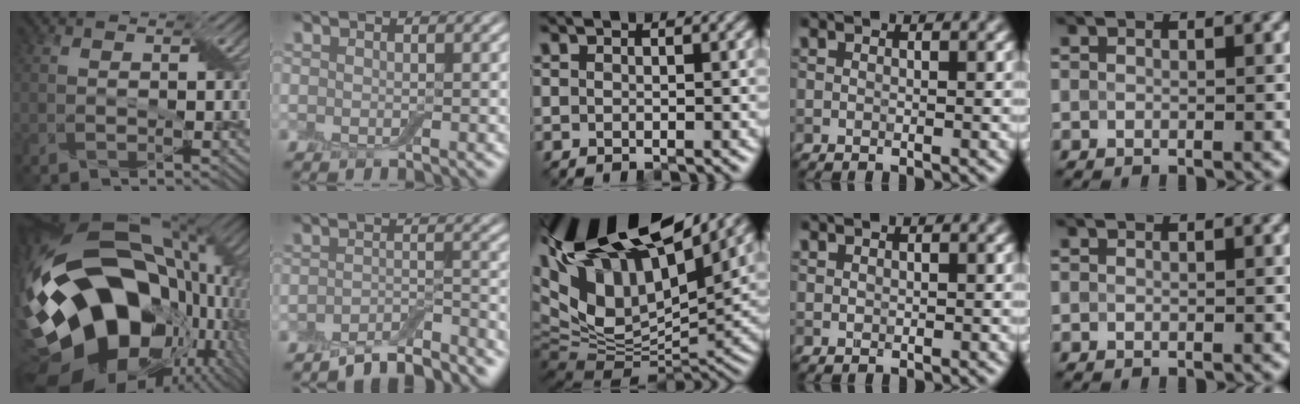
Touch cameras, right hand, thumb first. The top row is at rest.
{"thumb": {"total": 23.2, "force": [-3.0, 14.6, 17.8], "torque": [-0.350, -0.058, -0.045]}, "index": {"total": 6.5, "force": [-5.7, 1.3, 2.8], "torque": [-0.040, -0.002, -0.087]}, "middle": {"total": 20.1, "force": [8.4, 10.3, 15.0], "torque": [-0.245, 0.037, 0.168]}, "ring": {"total": 0.8, "force": [0.7, 0.3, 0.1], "torque": [0.007, 0.001, 0.010]}}